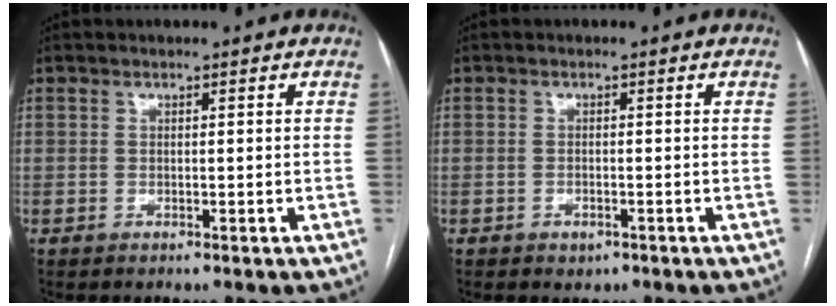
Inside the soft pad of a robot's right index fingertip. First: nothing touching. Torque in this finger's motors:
{"motor_torque": [0.32, -0.08, 0.01, 0.01]}